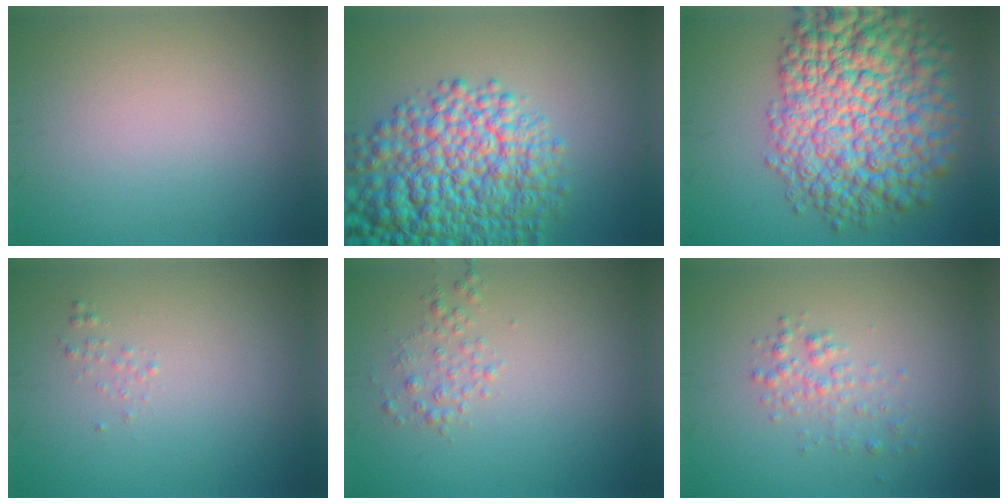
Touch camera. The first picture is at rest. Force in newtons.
{"total": 11.7, "press": 11.7, "slide": 0.5}
{"total": 13.8, "press": 13.8, "slide": 0.4}
{"total": 0.6, "press": 0.6, "slide": 0.1}
{"total": 1.5, "press": 1.5, "slide": 0.0}
{"total": 1.8, "press": 1.8, "slide": 0.1}